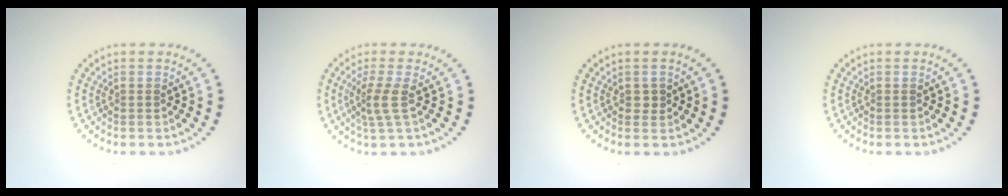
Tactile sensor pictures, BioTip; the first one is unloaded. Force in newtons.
{"total": 2.3, "press": 1.7, "slide": 1.6}
{"total": 0.8, "press": 0.7, "slide": 0.2}
{"total": 0.0}